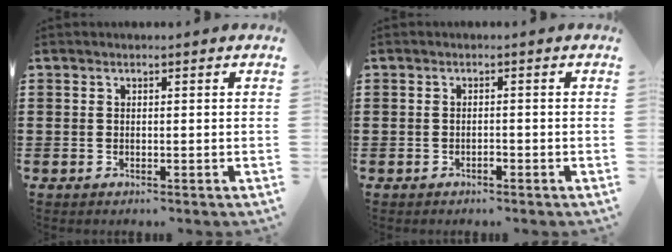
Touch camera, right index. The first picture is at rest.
{"total": 0.9, "force": [-0.6, 0.3, 0.7], "torque": [-0.016, -0.003, -0.010]}